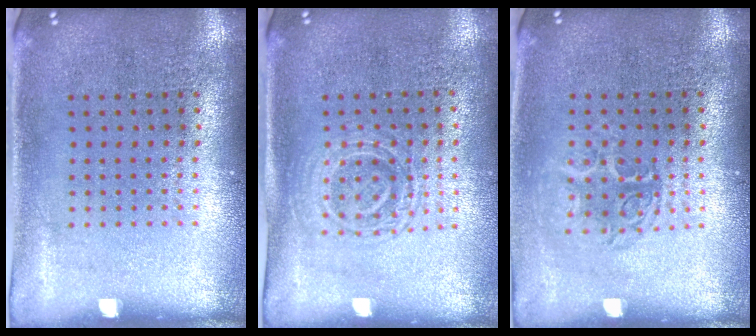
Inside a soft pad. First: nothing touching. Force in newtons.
{"total": 1.5, "press": 1.4, "slide": 0.6}
{"total": 1.2, "press": 1.1, "slide": 0.5}